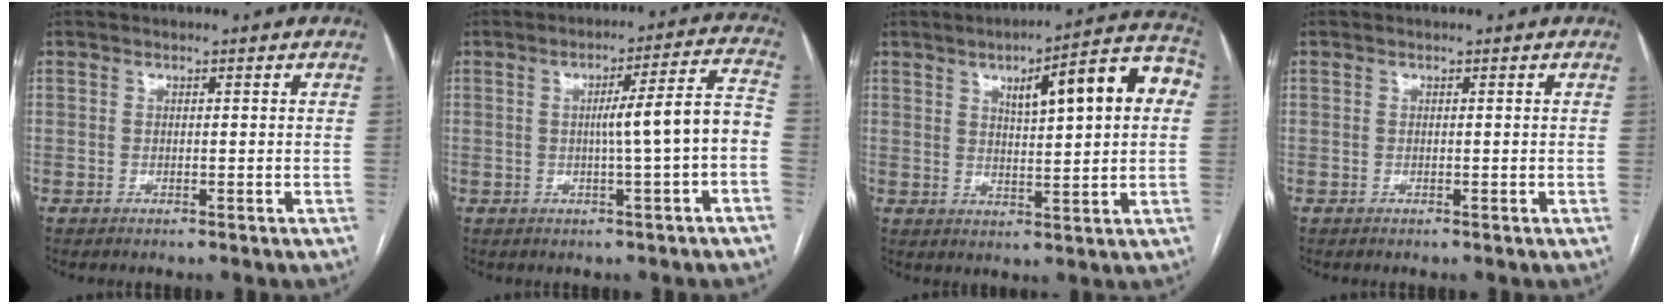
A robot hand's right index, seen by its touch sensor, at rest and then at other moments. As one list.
[{"total": 8.6, "force": [-1.3, -0.4, 8.4], "torque": [-0.117, 0.023, -0.017]}, {"total": 14.1, "force": [3.8, 2.5, 13.4], "torque": [-0.180, 0.033, 0.050]}, {"total": 0.0}]